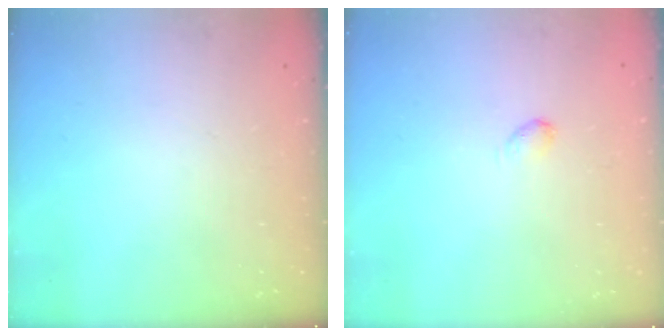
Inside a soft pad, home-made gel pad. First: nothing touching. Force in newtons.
{"total": 2.7, "press": 2.7, "slide": 0.5}